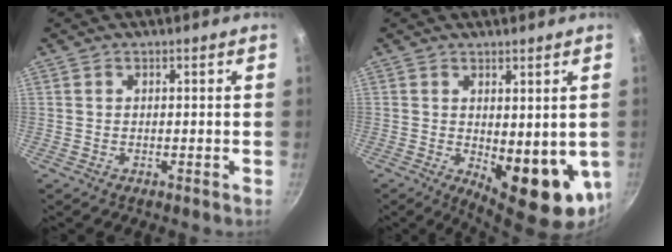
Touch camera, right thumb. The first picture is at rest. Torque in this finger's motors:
{"motor_torque": [-0.85, 0.83, -0.24, -0.12, 0.15]}